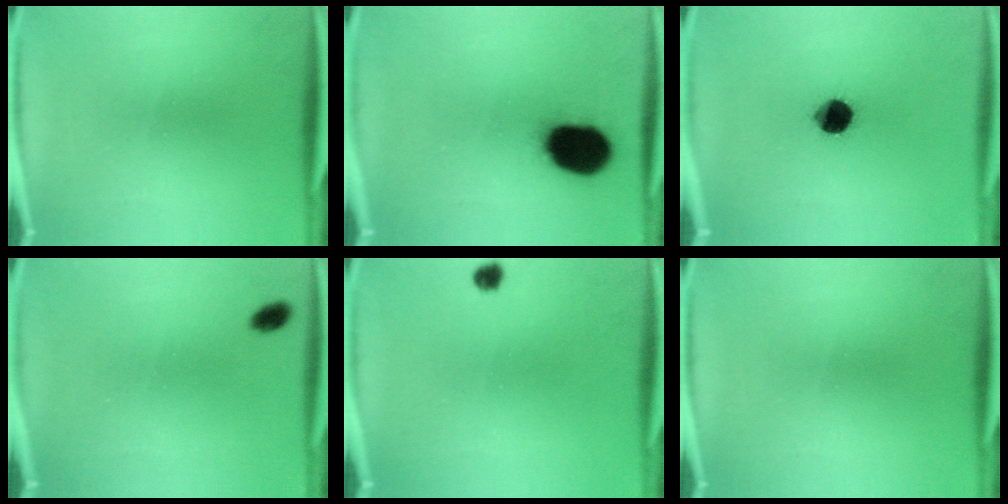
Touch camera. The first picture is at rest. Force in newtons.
{"total": 18.1}
{"total": 8.5}
{"total": 2.2}
{"total": 1.8}
{"total": 0.0}